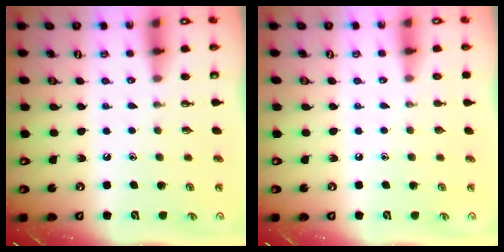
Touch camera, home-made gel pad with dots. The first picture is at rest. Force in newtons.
{"total": 0.0}